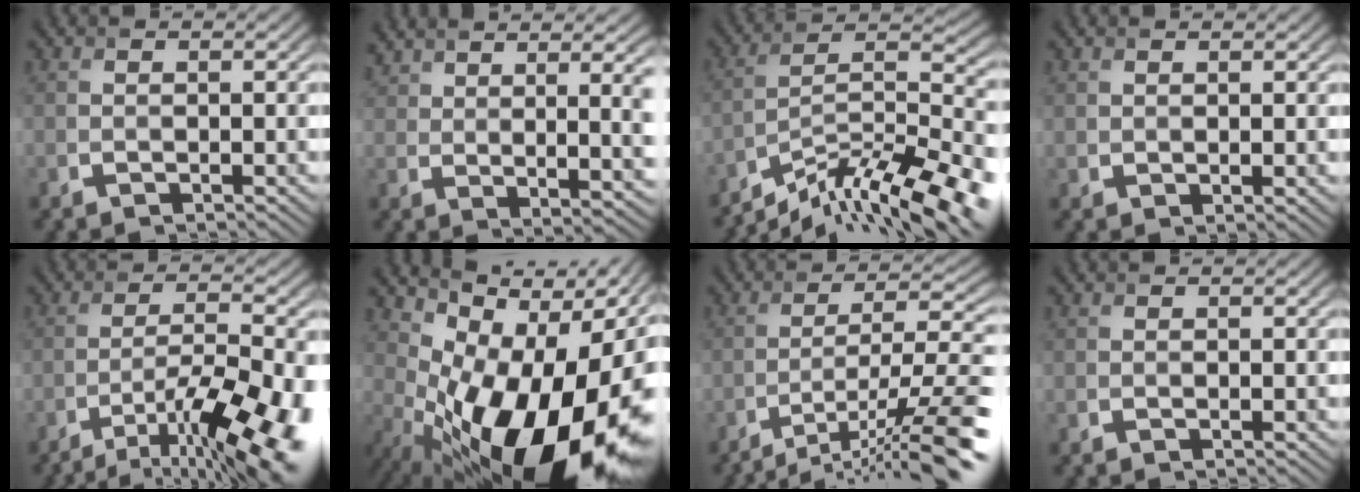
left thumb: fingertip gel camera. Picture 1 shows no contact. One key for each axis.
{"total": 9.8, "fx": 4.6, "fy": 3.1, "fz": 8.1, "tx": -0.133, "ty": 0.014, "tz": 0.080}
{"total": 14.9, "fx": -11.3, "fy": 3.5, "fz": 9.0, "tx": -0.169, "ty": 0.001, "tz": -0.190}
{"total": 1.0, "fx": 0.9, "fy": 0.3, "fz": 0.4, "tx": -0.012, "ty": -0.002, "tz": 0.023}
{"total": 13.8, "fx": -8.1, "fy": 3.6, "fz": 10.6, "tx": -0.187, "ty": -0.012, "tz": -0.119}
{"total": 18.4, "fx": -2.9, "fy": 10.3, "fz": 15.0, "tx": -0.206, "ty": -0.021, "tz": -0.032}
{"total": 13.3, "fx": -8.4, "fy": 3.2, "fz": 9.8, "tx": -0.164, "ty": 0.002, "tz": -0.127}
{"total": 0.0}